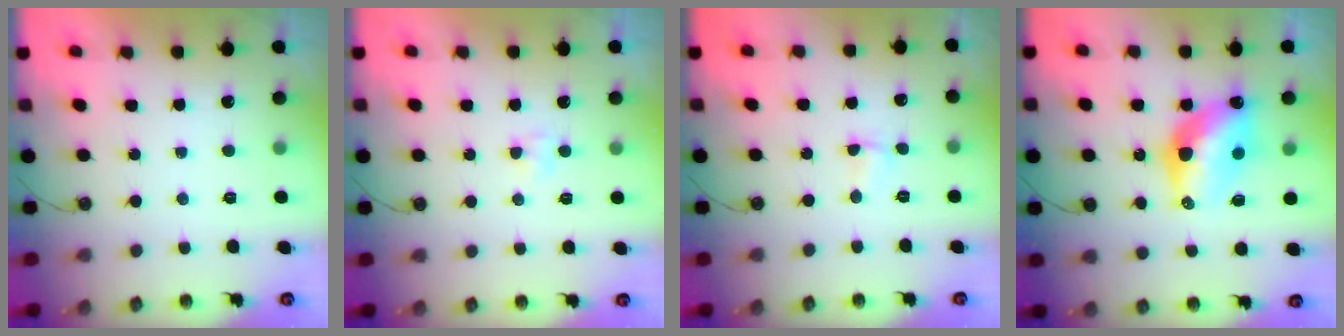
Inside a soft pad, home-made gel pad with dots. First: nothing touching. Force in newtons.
{"total": 2.4, "press": 2.3, "slide": 0.3}
{"total": 2.2, "press": 2.2, "slide": 0.5}
{"total": 12.3, "press": 12.3, "slide": 1.0}